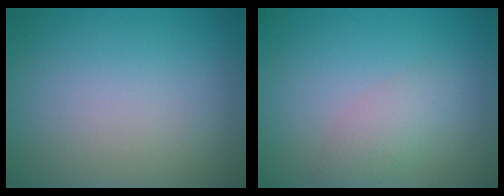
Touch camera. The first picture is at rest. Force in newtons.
{"total": 2.3, "press": 2.3, "slide": 0.0}